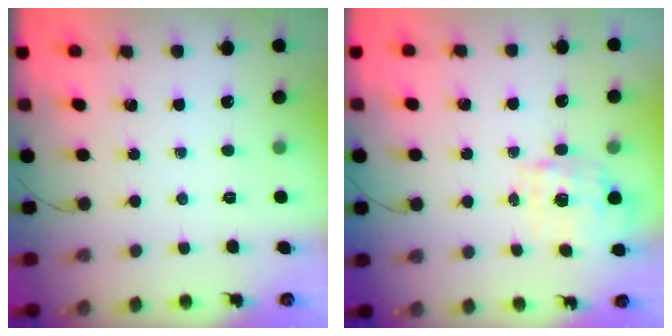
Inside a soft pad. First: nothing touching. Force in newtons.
{"total": 1.7, "press": 1.6, "slide": 0.6}